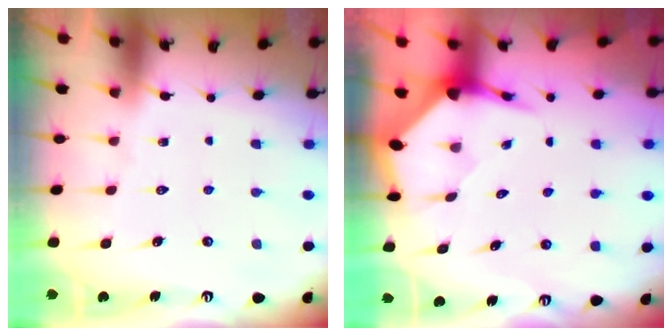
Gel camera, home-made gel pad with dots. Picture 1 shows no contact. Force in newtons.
{"total": 3.5, "press": 3.5, "slide": 0.5}